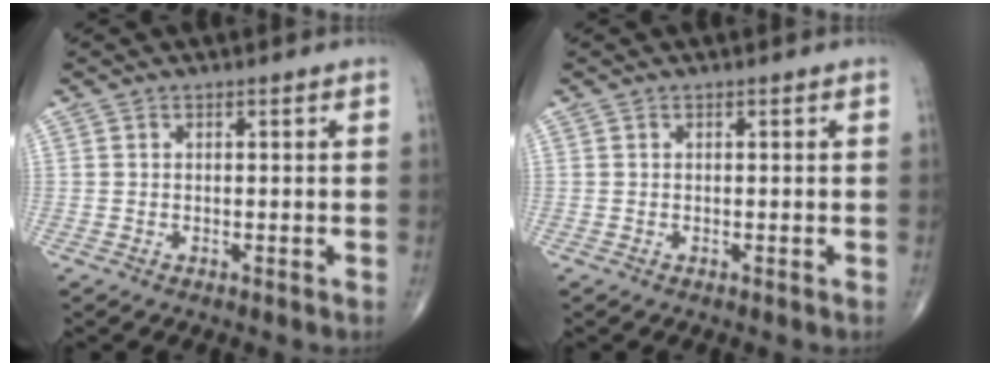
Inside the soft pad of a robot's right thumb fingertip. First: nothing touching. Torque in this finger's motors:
{"motor_torque": [0.24, -0.03, 0.44, 0.13, -0.03]}